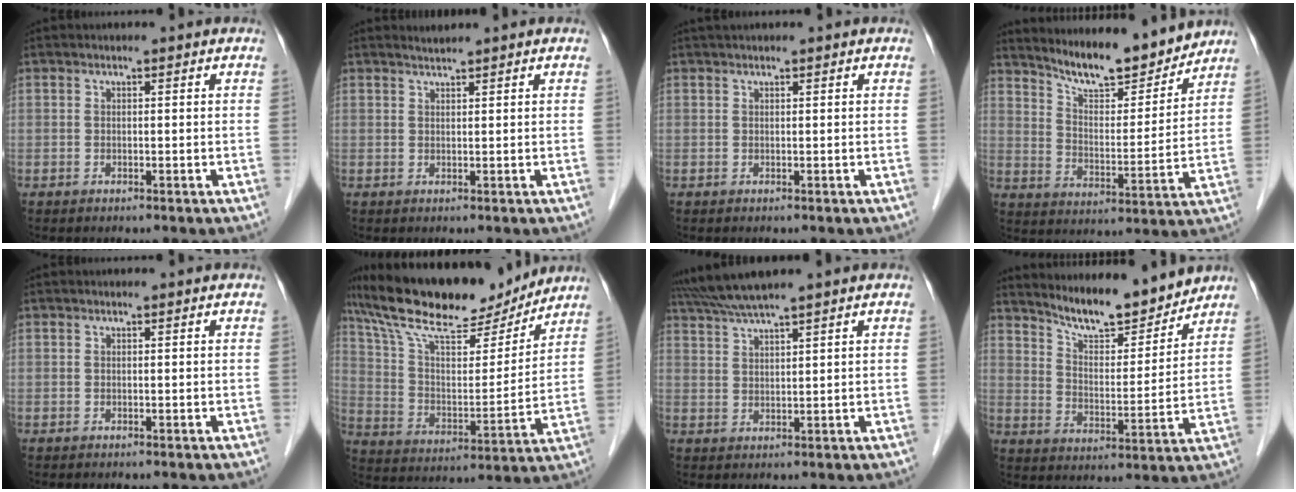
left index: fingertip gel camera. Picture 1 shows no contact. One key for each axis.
{"total": 1.1, "fx": 1.0, "fy": -0.3, "fz": 0.0, "tx": -0.007, "ty": 0.003, "tz": 0.023}
{"total": 2.3, "fx": 2.0, "fy": 0.3, "fz": 1.1, "tx": -0.012, "ty": 0.034, "tz": 0.033}
{"total": 12.6, "fx": 11.8, "fy": 1.8, "fz": 4.2, "tx": -0.072, "ty": -0.002, "tz": 0.192}
{"total": 0.0}
{"total": 21.7, "fx": 18.3, "fy": 4.7, "fz": 10.6, "tx": -0.188, "ty": 0.016, "tz": 0.302}
{"total": 5.3, "fx": 4.6, "fy": -1.4, "fz": 2.1, "tx": -0.049, "ty": 0.017, "tz": 0.094}
{"total": 11.3, "fx": 10.6, "fy": 1.6, "fz": 3.5, "tx": -0.063, "ty": -0.001, "tz": 0.177}